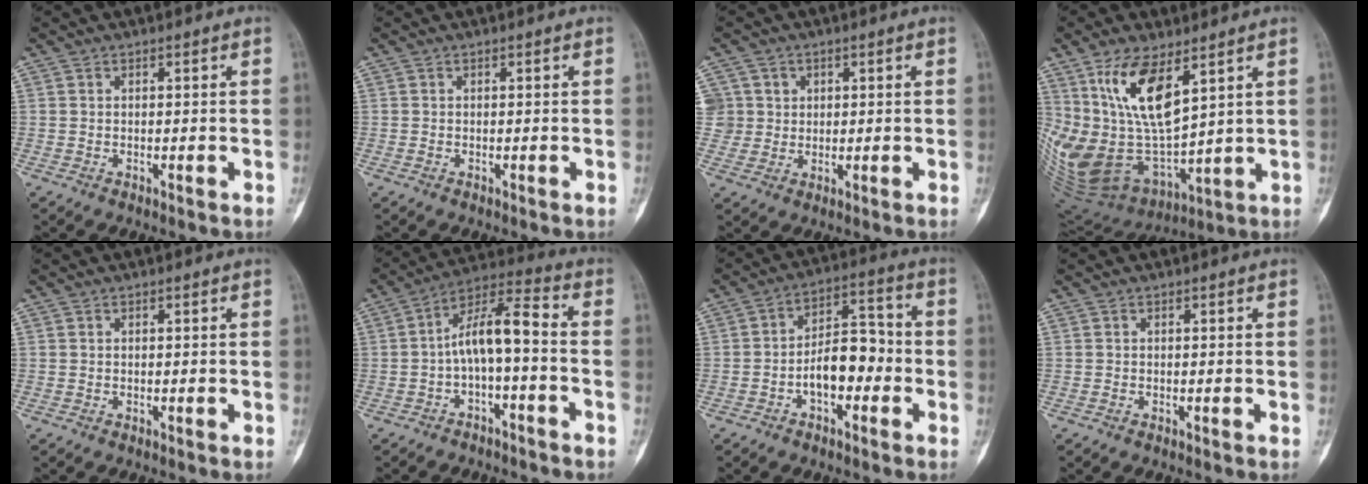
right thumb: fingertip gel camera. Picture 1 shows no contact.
{"total": 0.0}
{"total": 5.2, "force": [1.6, 5.0, 0.0], "torque": [0.032, -0.001, 0.030]}
{"total": 22.4, "force": [8.1, 10.5, 18.0], "torque": [-0.351, -0.045, 0.172]}
{"total": 0.0}
{"total": 9.8, "force": [-2.2, 3.4, 8.9], "torque": [-0.161, 0.070, -0.042]}
{"total": 9.6, "force": [-2.8, 5.5, 7.4], "torque": [-0.098, 0.043, -0.055]}
{"total": 0.0}